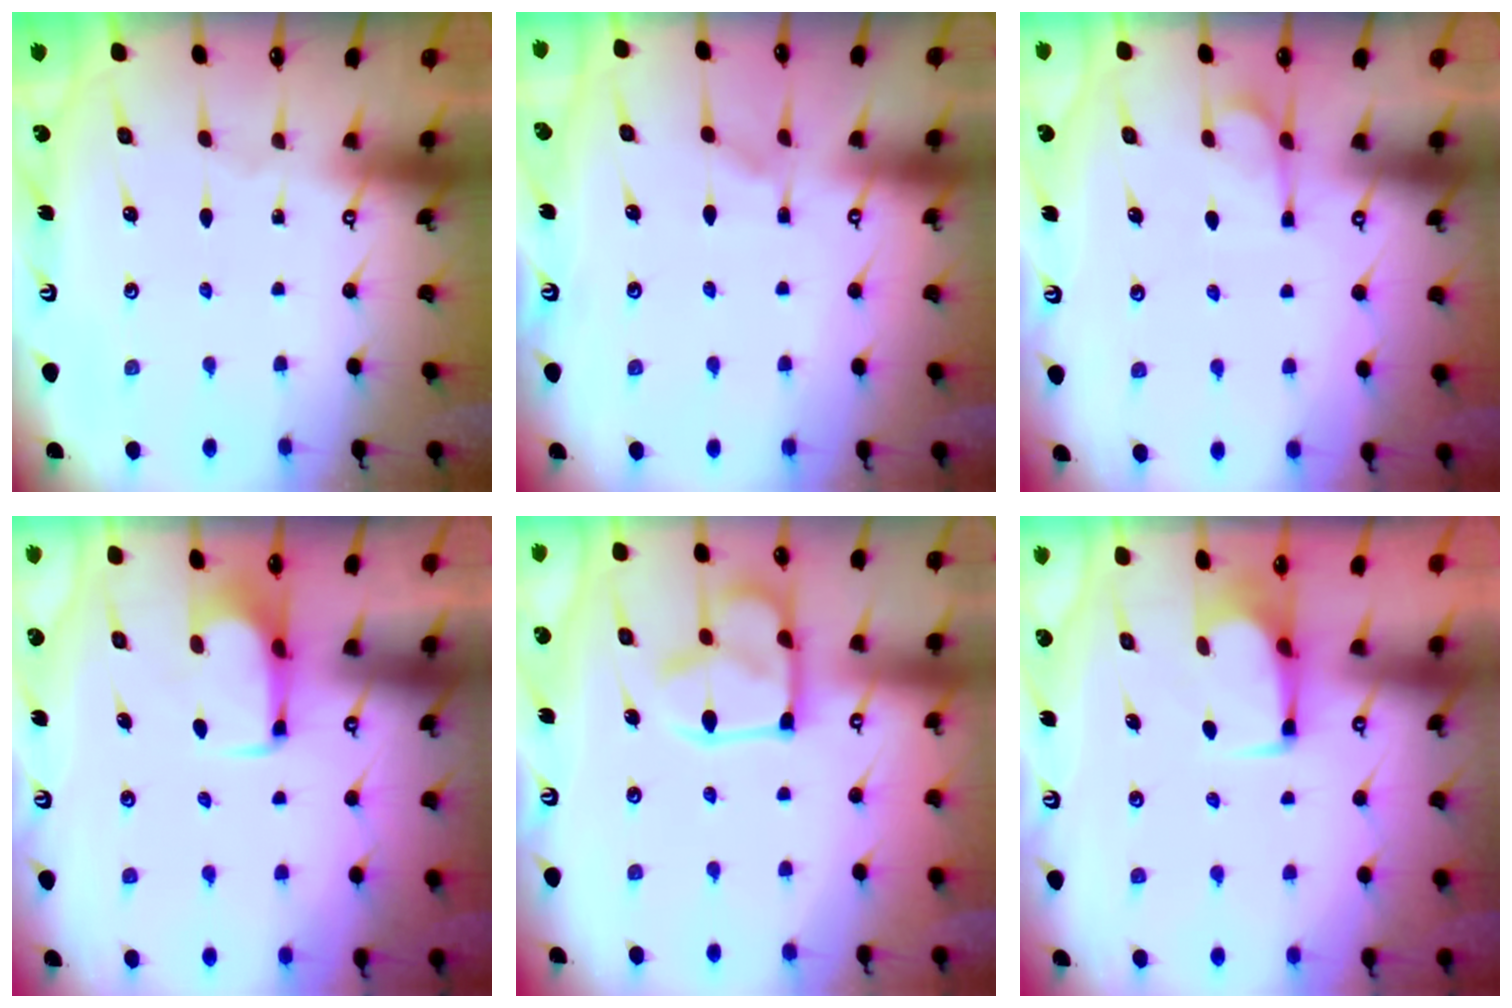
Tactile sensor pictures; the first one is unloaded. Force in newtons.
{"total": 4.7, "press": 4.7, "slide": 0.4}
{"total": 1.6, "press": 0.9, "slide": 1.3}
{"total": 1.9, "press": 1.9, "slide": 0.2}
{"total": 15.5, "press": 15.5, "slide": 1.2}
{"total": 2.7, "press": 2.7, "slide": 0.4}